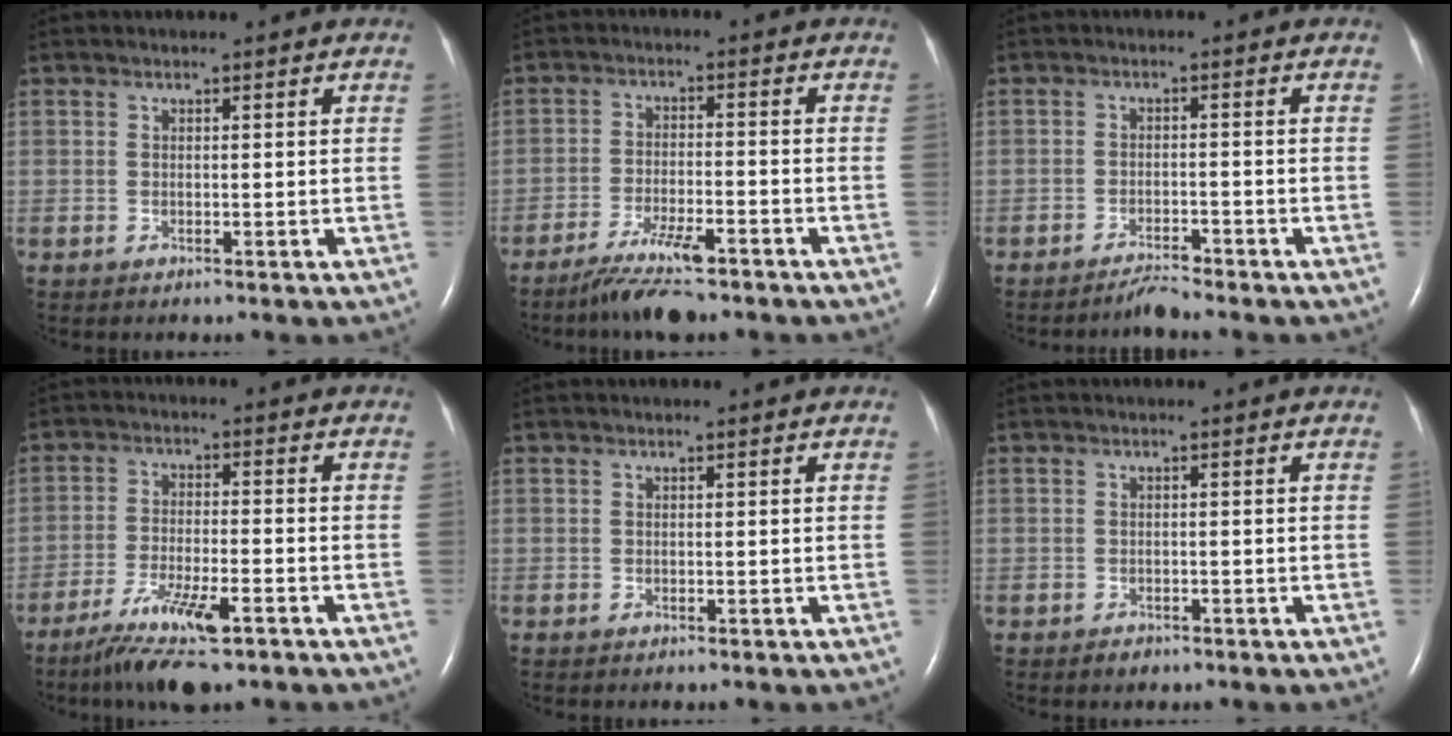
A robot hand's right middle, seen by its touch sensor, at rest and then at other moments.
{"total": 7.1, "force": [-5.4, 0.9, 4.4], "torque": [-0.090, -0.016, -0.096]}
{"total": 2.4, "force": [-2.3, -0.1, 0.5], "torque": [-0.010, -0.010, -0.041]}
{"total": 9.6, "force": [-6.0, 1.5, 7.3], "torque": [-0.143, -0.022, -0.101]}
{"total": 0.0}
{"total": 1.1, "force": [-0.8, 0.7, 0.3], "torque": [-0.009, 0.000, -0.011]}